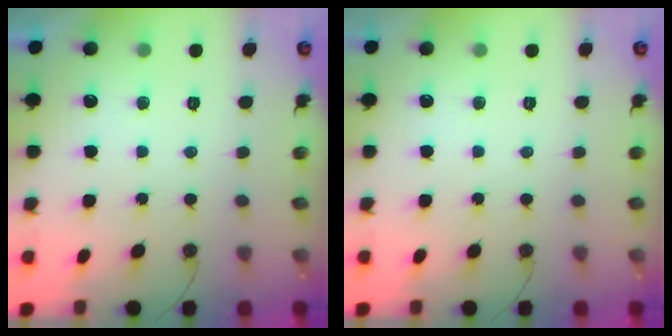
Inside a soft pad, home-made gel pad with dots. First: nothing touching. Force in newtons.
{"total": 0.0}